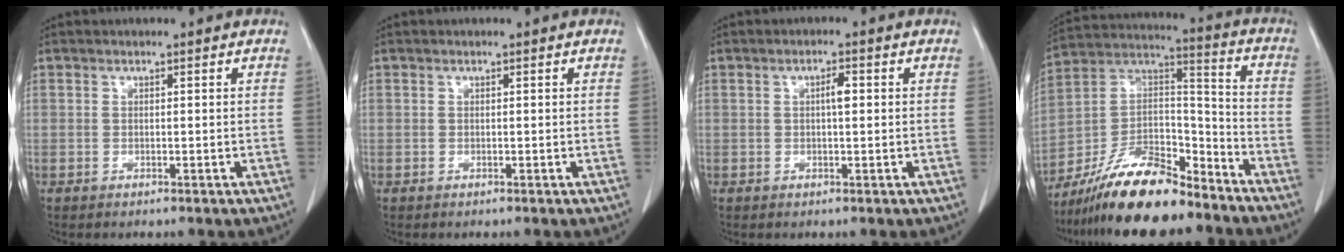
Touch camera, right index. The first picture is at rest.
{"total": 0.0}
{"total": 2.0, "force": [0.3, 0.4, 1.9], "torque": [-0.033, 0.003, 0.005]}
{"total": 17.8, "force": [-14.6, 4.7, 8.9], "torque": [-0.164, 0.021, -0.262]}